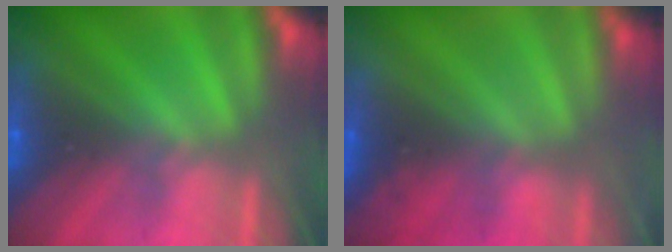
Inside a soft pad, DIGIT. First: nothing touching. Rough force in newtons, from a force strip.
{"total": 3.9}